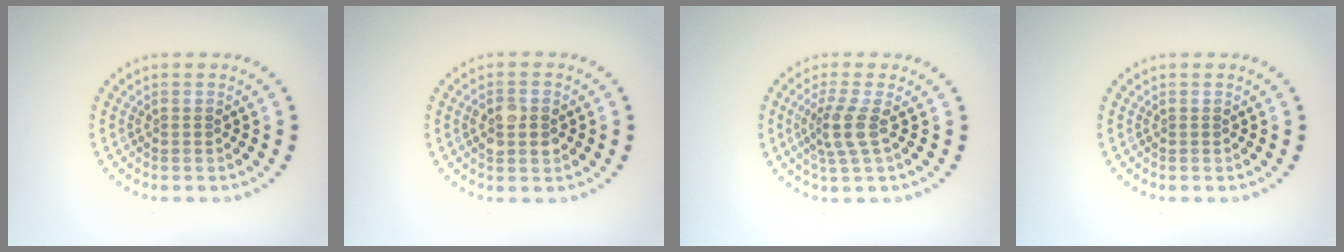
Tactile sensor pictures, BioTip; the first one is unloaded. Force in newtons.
{"total": 2.8, "press": 2.8, "slide": 0.2}
{"total": 2.7, "press": 2.1, "slide": 1.7}
{"total": 0.0}